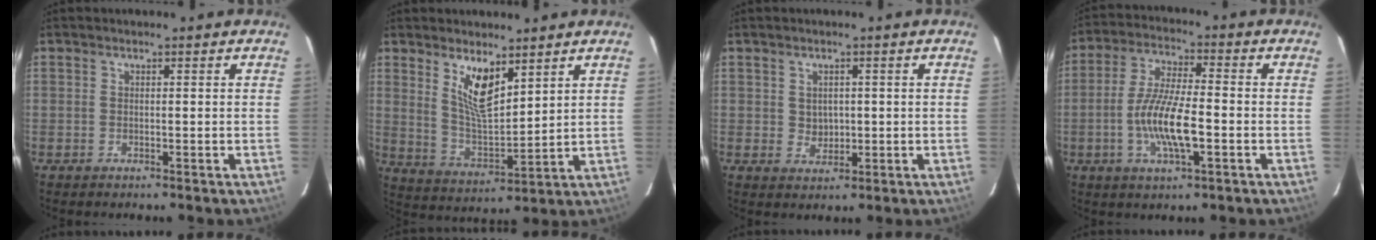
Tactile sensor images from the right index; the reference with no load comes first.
{"total": 8.9, "force": [5.3, 3.0, 6.6], "torque": [-0.119, -0.007, 0.110]}
{"total": 2.8, "force": [0.3, 2.5, 1.2], "torque": [-0.017, 0.004, 0.010]}
{"total": 10.9, "force": [-2.9, 2.6, 10.2], "torque": [-0.203, -0.002, -0.057]}